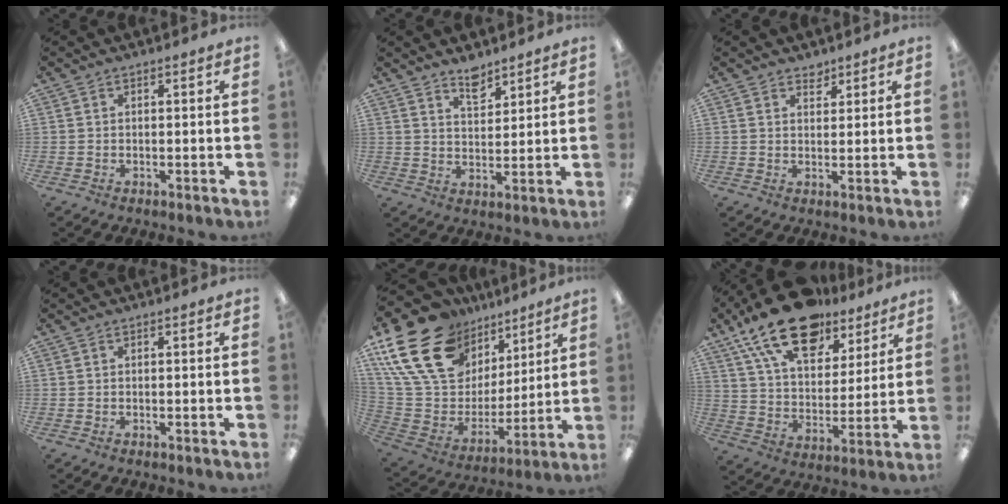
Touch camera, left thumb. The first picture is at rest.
{"total": 5.7, "force": [4.9, 2.2, 1.9], "torque": [-0.017, -0.036, 0.086]}
{"total": 2.6, "force": [2.3, 1.2, 0.1], "torque": [0.011, -0.016, 0.041]}
{"total": 0.0}
{"total": 24.5, "force": [13.4, 16.2, 12.6], "torque": [-0.265, -0.062, 0.265]}
{"total": 20.7, "force": [14.4, 10.3, 10.8], "torque": [-0.188, -0.079, 0.255]}